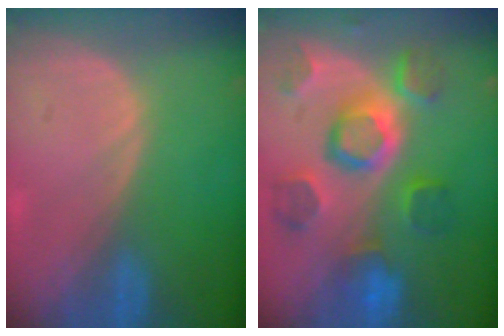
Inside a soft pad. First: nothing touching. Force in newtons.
{"total": 11.3, "press": 10.0, "slide": 5.2}